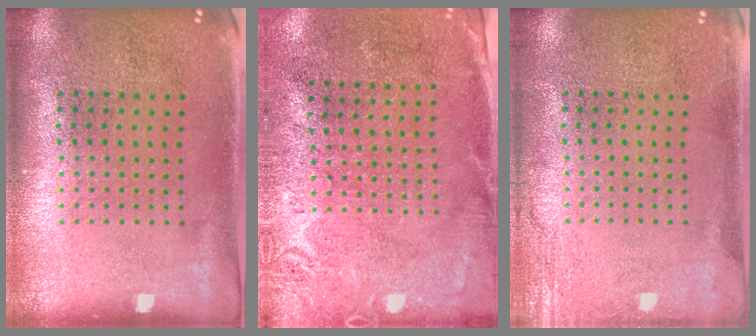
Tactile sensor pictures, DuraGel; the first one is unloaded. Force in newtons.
{"total": 2.7, "press": 2.4, "slide": 1.2}
{"total": 2.4, "press": 2.4, "slide": 0.3}